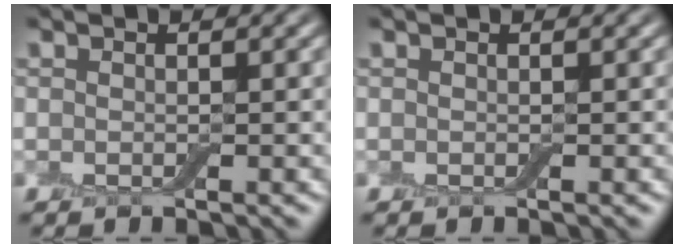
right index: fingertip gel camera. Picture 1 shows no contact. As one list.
[{"total": 0.0}]